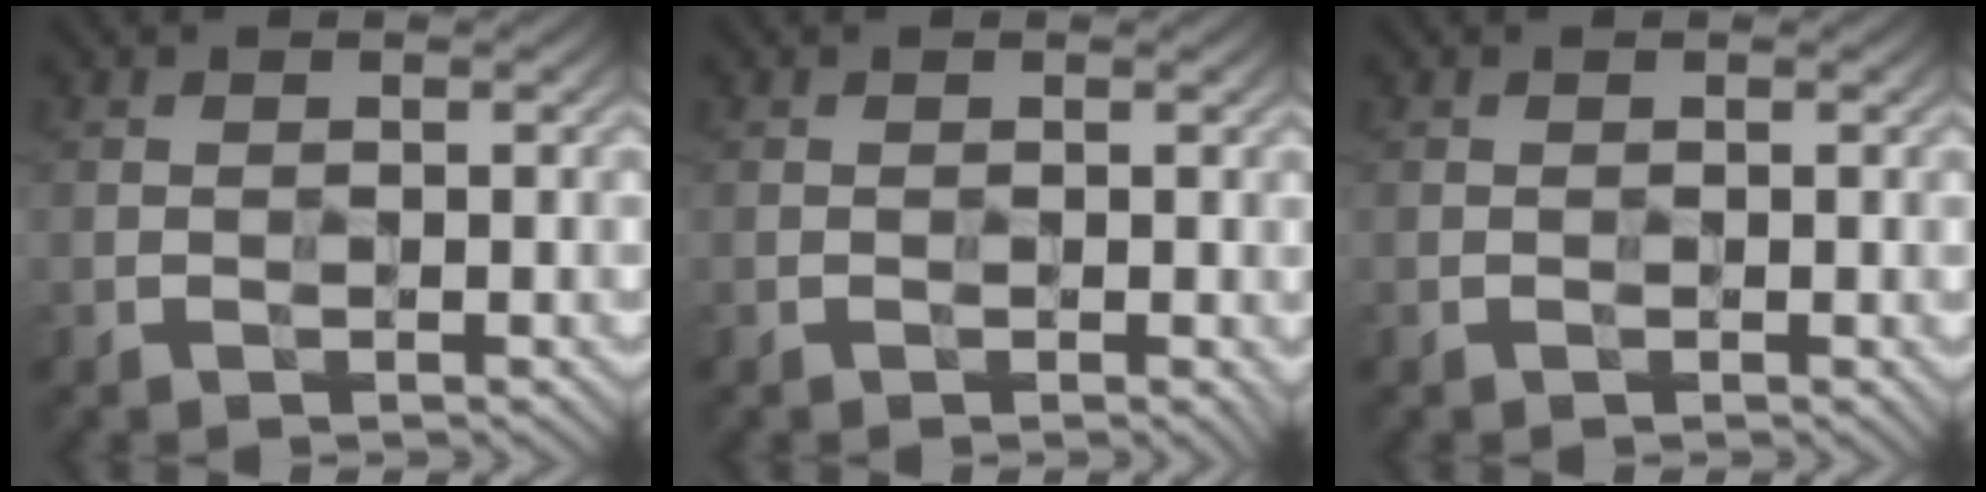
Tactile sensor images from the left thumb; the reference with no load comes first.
{"total": 1.0, "force": [-0.3, 0.5, 0.8], "torque": [-0.009, -0.002, 0.002]}
{"total": 0.9, "force": [-0.2, 0.3, 0.8], "torque": [-0.011, -0.001, 0.001]}